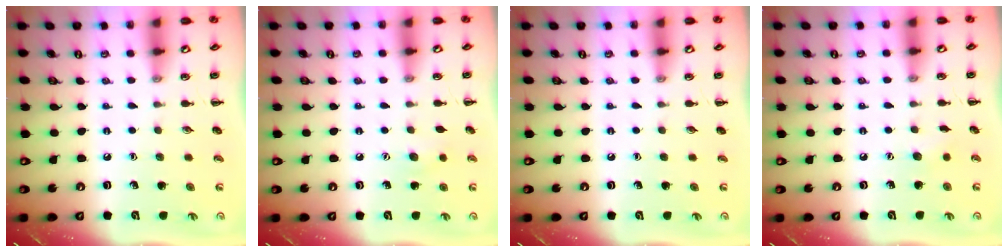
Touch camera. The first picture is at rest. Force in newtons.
{"total": 5.4, "press": 5.3, "slide": 0.9}
{"total": 0.0}
{"total": 4.7, "press": 4.5, "slide": 1.3}